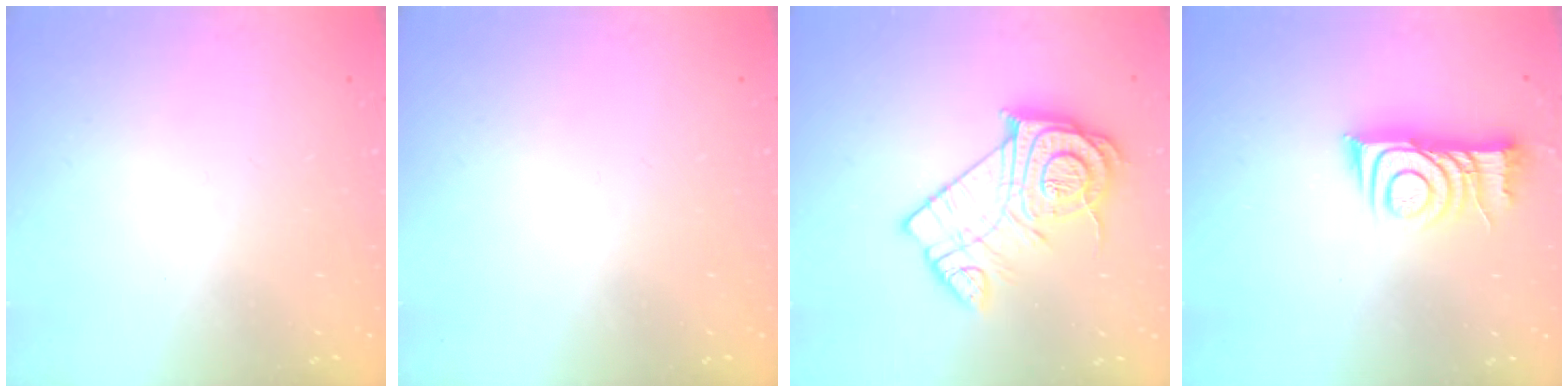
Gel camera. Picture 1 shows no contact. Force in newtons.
{"total": 0.0}
{"total": 16.5, "press": 16.4, "slide": 1.3}
{"total": 12.3, "press": 12.2, "slide": 1.1}